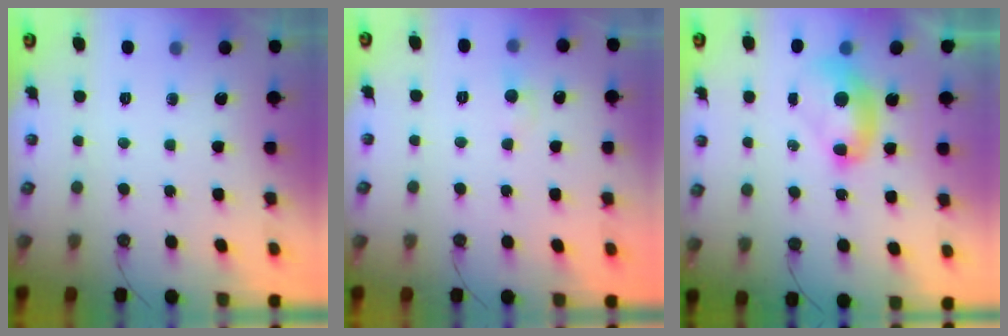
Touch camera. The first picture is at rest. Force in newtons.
{"total": 0.8, "press": 0.5, "slide": 0.6}
{"total": 2.5, "press": 2.5, "slide": 0.1}